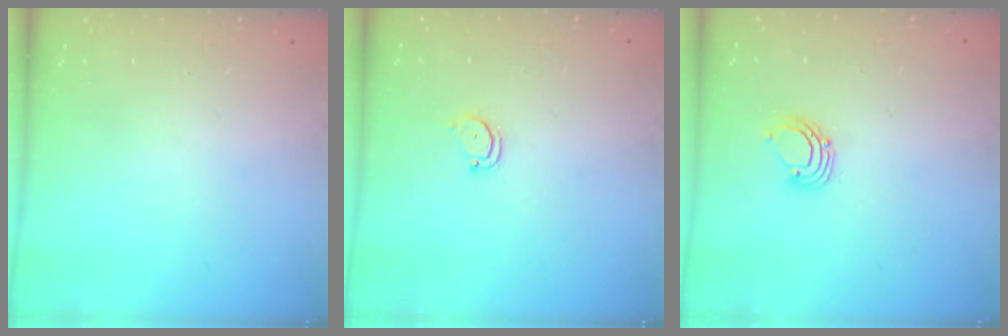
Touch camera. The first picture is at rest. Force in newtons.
{"total": 2.5, "press": 2.5, "slide": 0.3}
{"total": 2.6, "press": 2.6, "slide": 0.2}